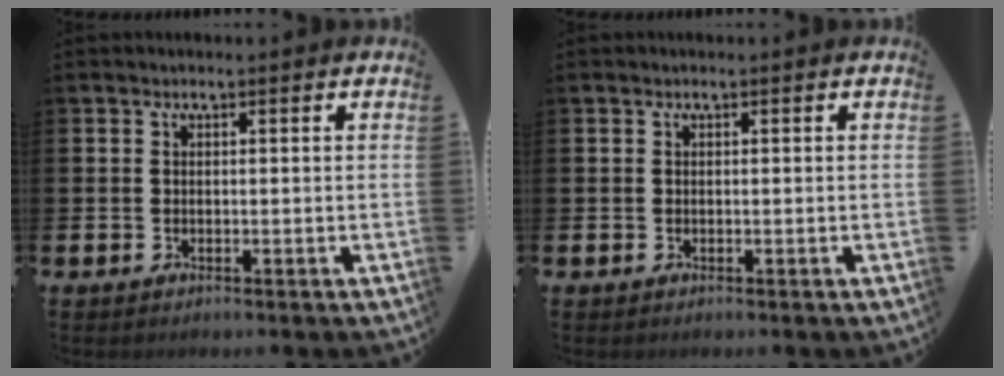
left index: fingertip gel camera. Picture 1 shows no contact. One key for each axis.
{"total": 0.0}